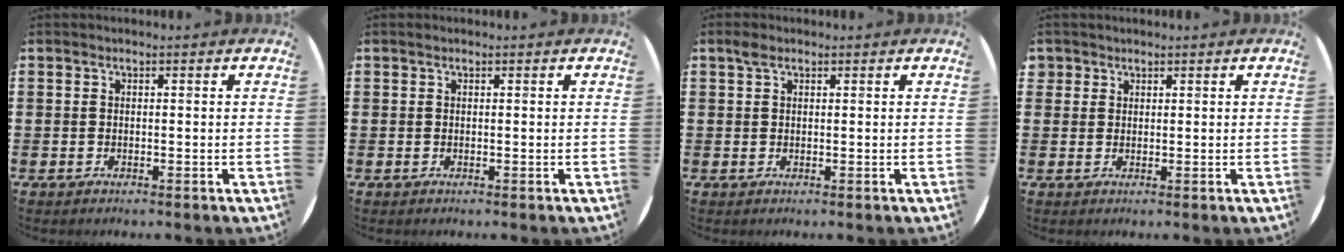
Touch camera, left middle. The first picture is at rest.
{"total": 0.0}
{"total": 1.3, "force": [0.8, 0.7, 0.6], "torque": [-0.007, 0.002, 0.013]}
{"total": 1.3, "force": [1.1, 0.8, 0.0], "torque": [-0.003, 0.003, 0.022]}